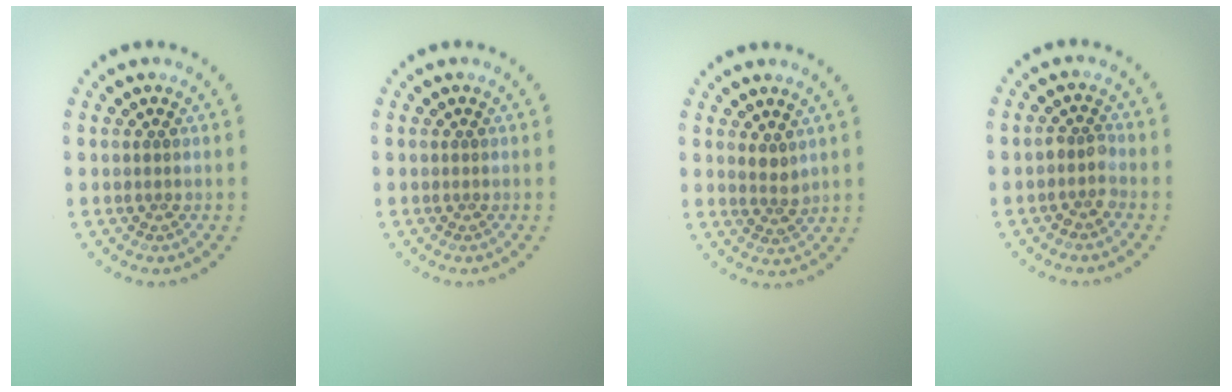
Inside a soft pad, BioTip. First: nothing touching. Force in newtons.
{"total": 0.0}
{"total": 1.6, "press": 1.4, "slide": 0.8}
{"total": 1.6, "press": 1.4, "slide": 0.8}